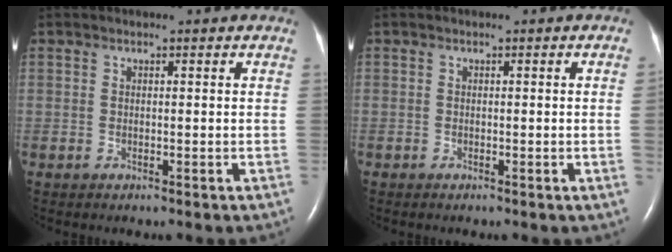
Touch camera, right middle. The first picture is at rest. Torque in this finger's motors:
{"motor_torque": [0.36, -0.36, -1.06, -0.21]}